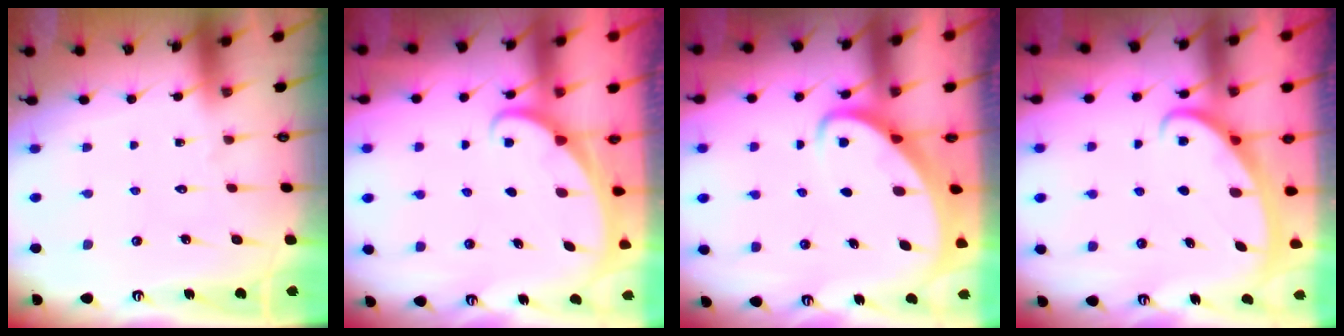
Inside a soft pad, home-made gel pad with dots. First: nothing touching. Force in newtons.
{"total": 1.5, "press": 1.5, "slide": 0.1}
{"total": 3.7, "press": 3.7, "slide": 0.4}
{"total": 2.7, "press": 2.7, "slide": 0.4}